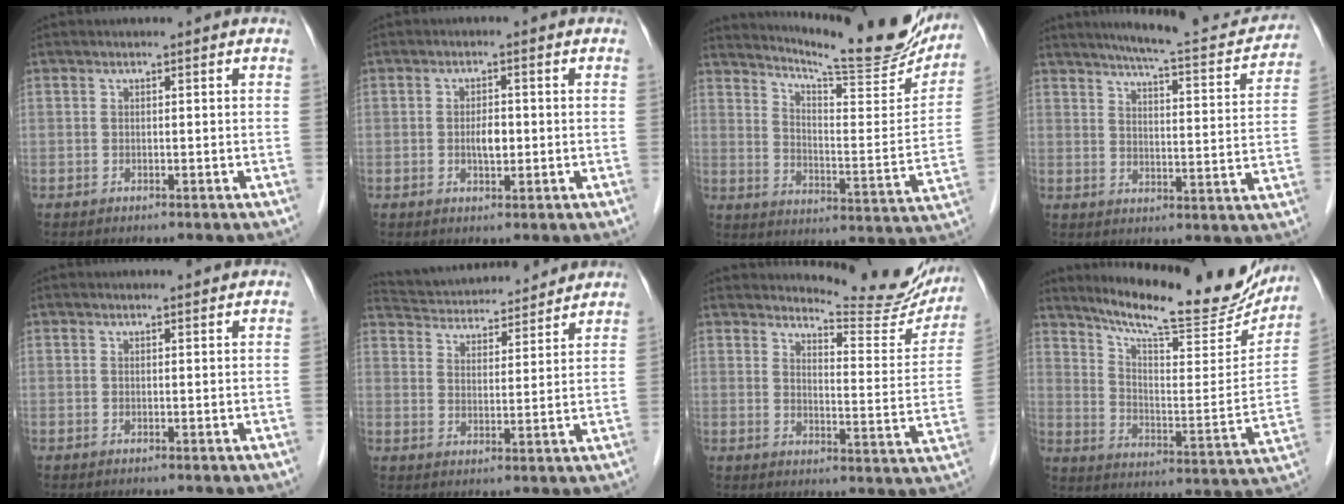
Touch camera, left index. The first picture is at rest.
{"total": 2.7, "force": [-0.5, 1.1, 2.3], "torque": [-0.042, -0.002, -0.007]}
{"total": 20.7, "force": [19.0, 1.4, 7.9], "torque": [-0.122, -0.069, 0.251]}
{"total": 15.7, "force": [14.3, 2.0, 6.2], "torque": [-0.083, -0.018, 0.178]}
{"total": 0.7, "force": [0.7, -0.1, 0.0], "torque": [-0.007, -0.005, 0.009]}
{"total": 15.4, "force": [14.6, 2.8, 4.1], "torque": [-0.072, 0.028, 0.222]}
{"total": 13.9, "force": [13.4, 1.8, 2.8], "torque": [-0.030, -0.070, 0.149]}
{"total": 21.2, "force": [19.0, 3.3, 8.8], "torque": [-0.132, -0.043, 0.263]}